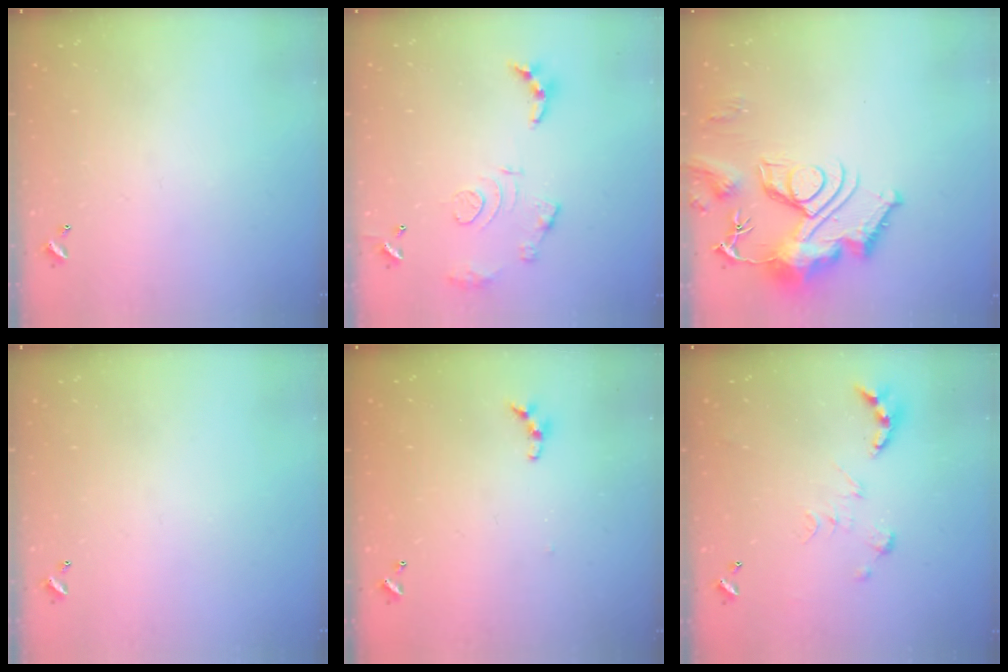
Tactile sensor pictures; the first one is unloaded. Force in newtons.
{"total": 10.7, "press": 10.7, "slide": 0.7}
{"total": 16.0, "press": 15.9, "slide": 1.6}
{"total": 0.0}
{"total": 5.1, "press": 5.1, "slide": 0.4}
{"total": 0.0}